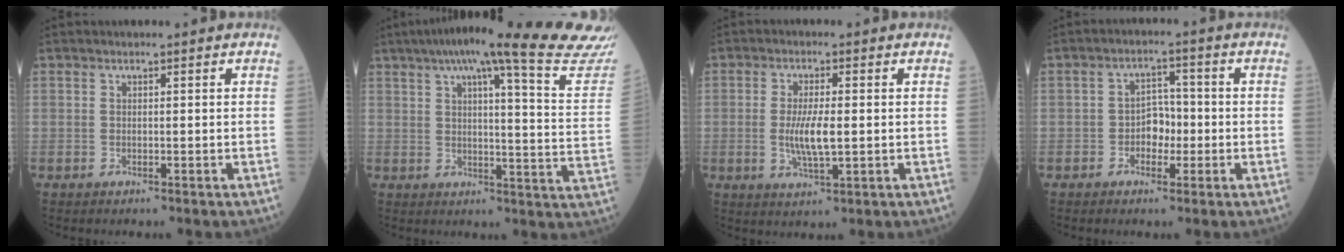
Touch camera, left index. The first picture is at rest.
{"total": 26.4, "force": [23.3, -0.3, 12.4], "torque": [-0.178, -0.062, 0.278]}
{"total": 5.7, "force": [-0.2, 1.5, 5.5], "torque": [-0.116, -0.007, 0.000]}
{"total": 4.2, "force": [-1.0, 2.8, 3.0], "torque": [-0.051, 0.012, -0.017]}